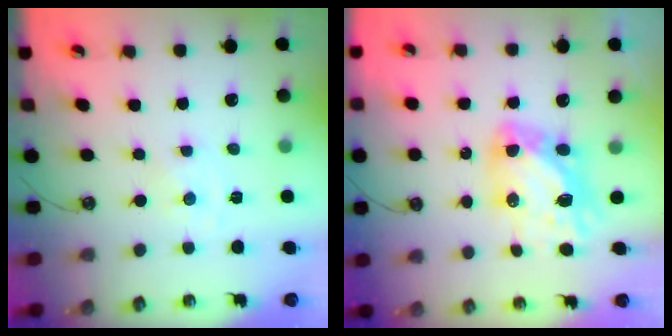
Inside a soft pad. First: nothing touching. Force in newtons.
{"total": 12.8, "press": 12.7, "slide": 1.4}